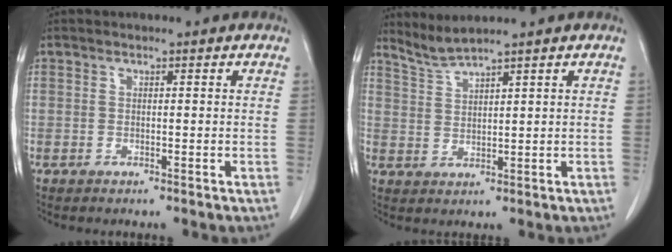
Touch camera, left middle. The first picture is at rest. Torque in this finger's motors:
{"motor_torque": [0.02, -0.49, -0.09, 0.00]}